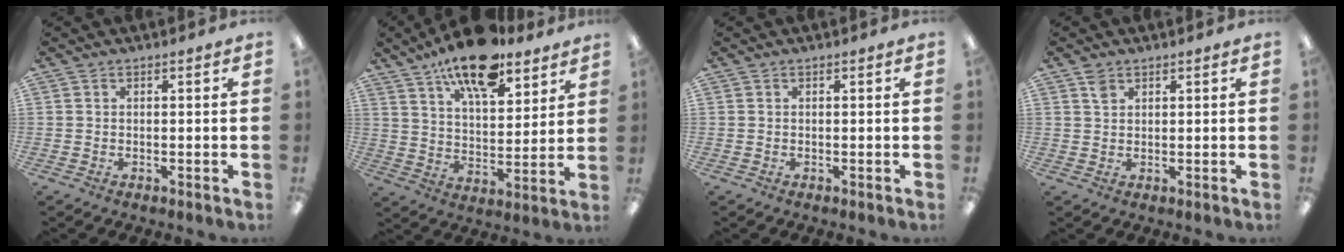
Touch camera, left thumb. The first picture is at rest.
{"total": 15.1, "force": [11.4, 5.6, 8.2], "torque": [-0.135, -0.061, 0.198]}
{"total": 0.0}
{"total": 2.1, "force": [1.5, 1.2, 0.8], "torque": [-0.020, -0.002, 0.029]}